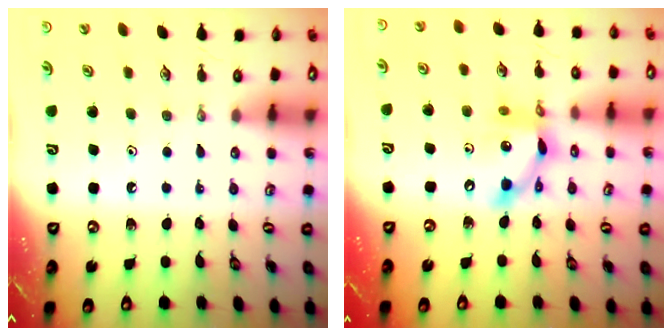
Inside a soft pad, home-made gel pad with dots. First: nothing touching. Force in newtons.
{"total": 12.5, "press": 12.5, "slide": 0.6}